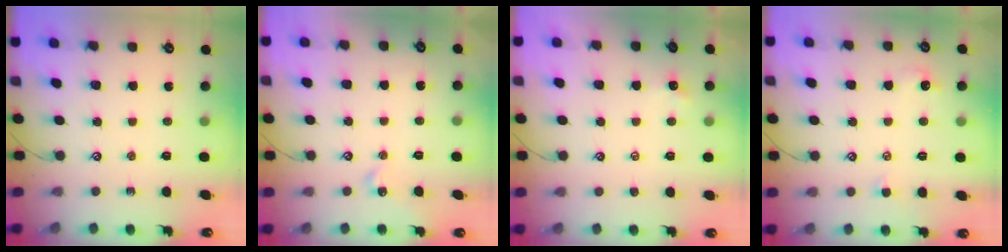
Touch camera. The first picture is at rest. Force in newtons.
{"total": 1.7, "press": 1.6, "slide": 0.6}
{"total": 0.5, "press": 0.4, "slide": 0.3}
{"total": 0.8, "press": 0.3, "slide": 0.7}